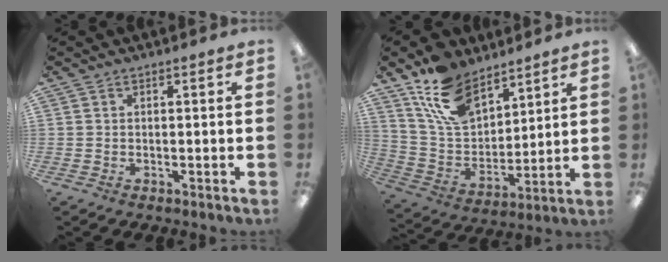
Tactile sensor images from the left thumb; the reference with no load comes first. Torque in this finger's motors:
{"motor_torque": [0.19, 0.28, 1.40, -1.37, 0.09]}